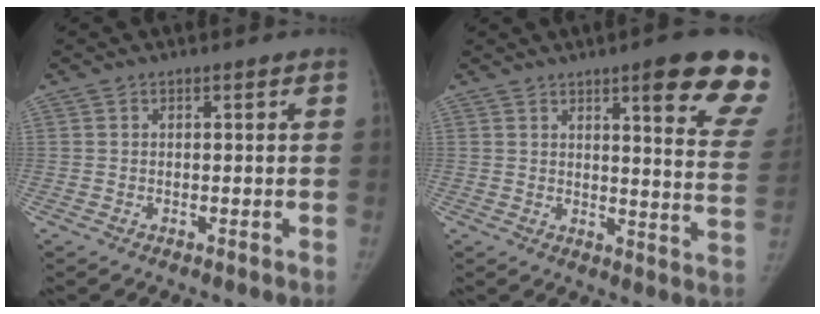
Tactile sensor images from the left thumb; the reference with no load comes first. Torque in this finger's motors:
{"motor_torque": [1.40, 0.14, 1.87, -0.90, 0.03]}